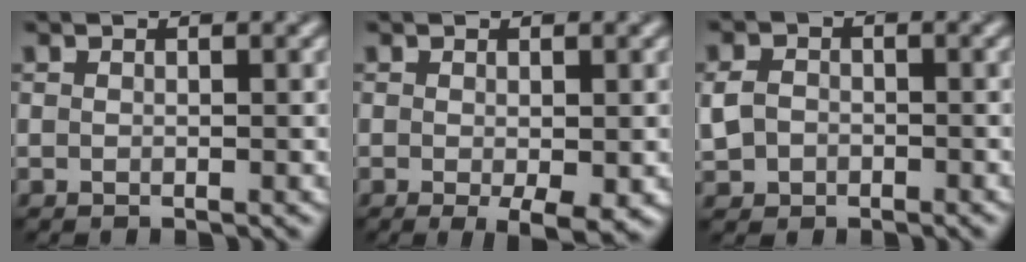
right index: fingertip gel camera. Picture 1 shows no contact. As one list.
[{"total": 2.8, "force": [-0.8, 0.6, 2.6], "torque": [-0.040, -0.010, -0.008]}, {"total": 2.5, "force": [-0.5, 2.1, 1.1], "torque": [-0.022, -0.002, -0.012]}]